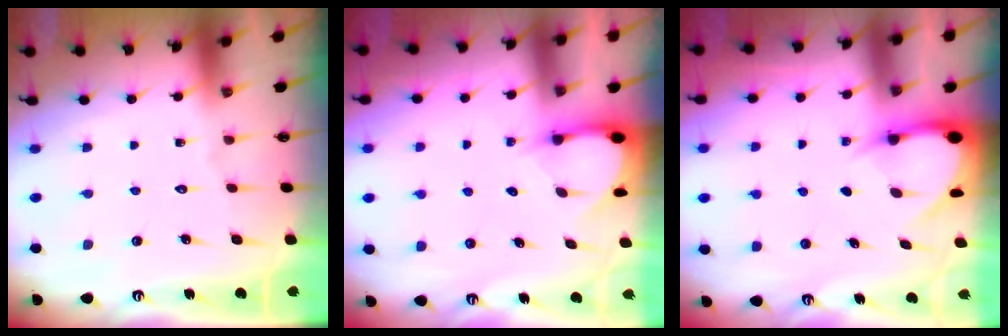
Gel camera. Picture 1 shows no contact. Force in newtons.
{"total": 2.8, "press": 2.8, "slide": 0.2}
{"total": 3.8, "press": 3.8, "slide": 0.2}